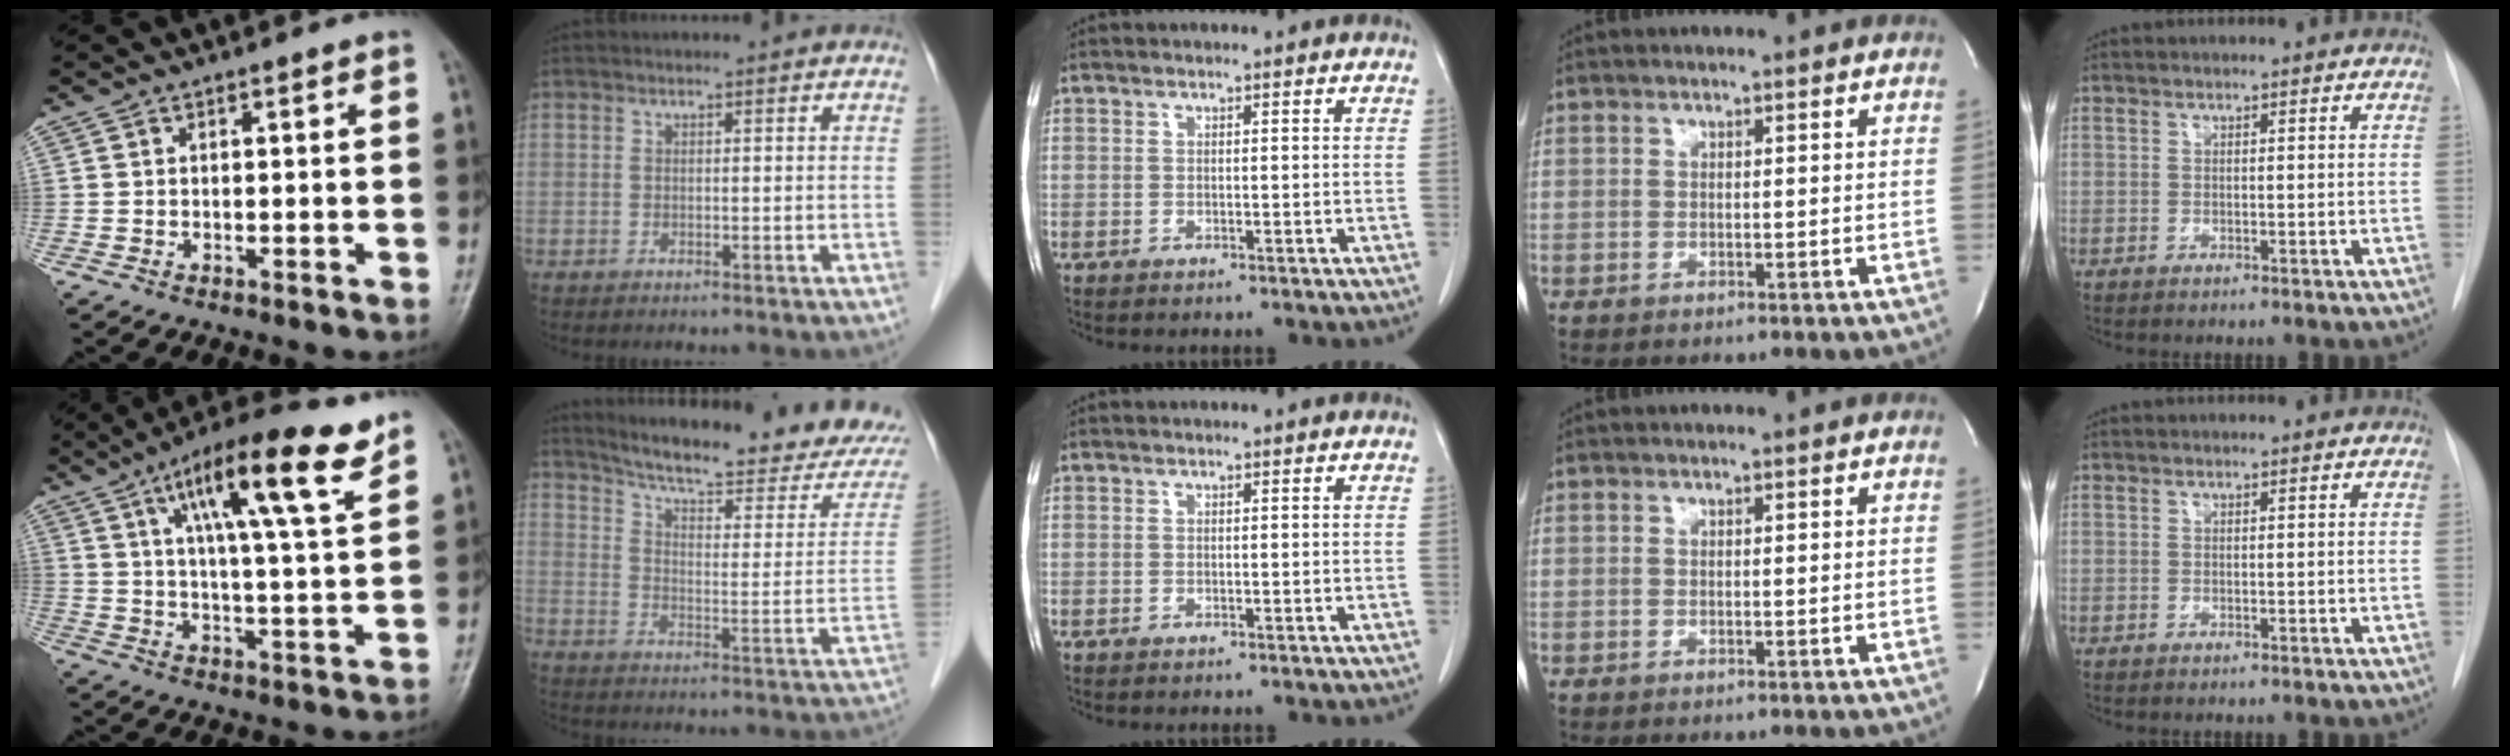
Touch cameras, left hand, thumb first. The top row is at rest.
{"thumb": {"total": 17.2, "force": [9.4, 3.5, 14.0], "torque": [-0.212, -0.026, 0.150]}, "index": {"total": 21.1, "force": [19.2, 1.3, 8.5], "torque": [-0.122, -0.059, 0.253]}}